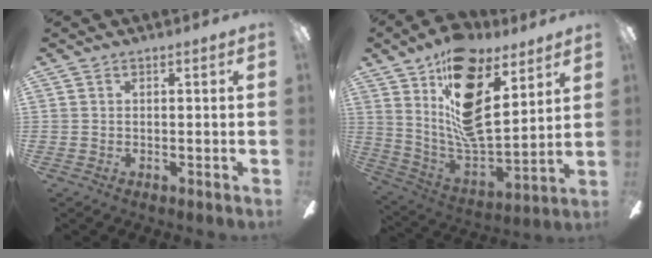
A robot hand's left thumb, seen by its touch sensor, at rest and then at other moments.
{"total": 21.8, "force": [12.0, 10.6, 14.7], "torque": [-0.264, -0.077, 0.213]}